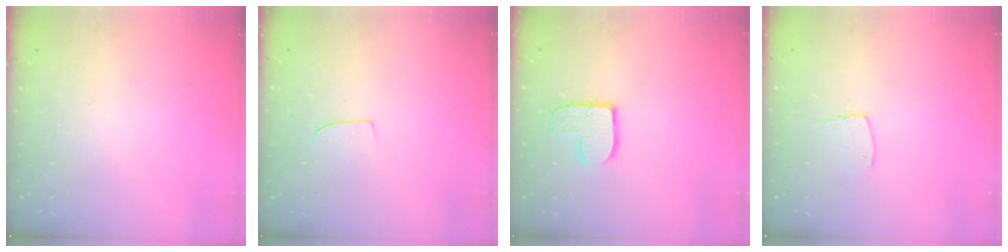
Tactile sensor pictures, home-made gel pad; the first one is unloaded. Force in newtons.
{"total": 4.2, "press": 4.2, "slide": 0.3}
{"total": 9.4, "press": 9.3, "slide": 0.7}
{"total": 5.4, "press": 5.3, "slide": 0.5}